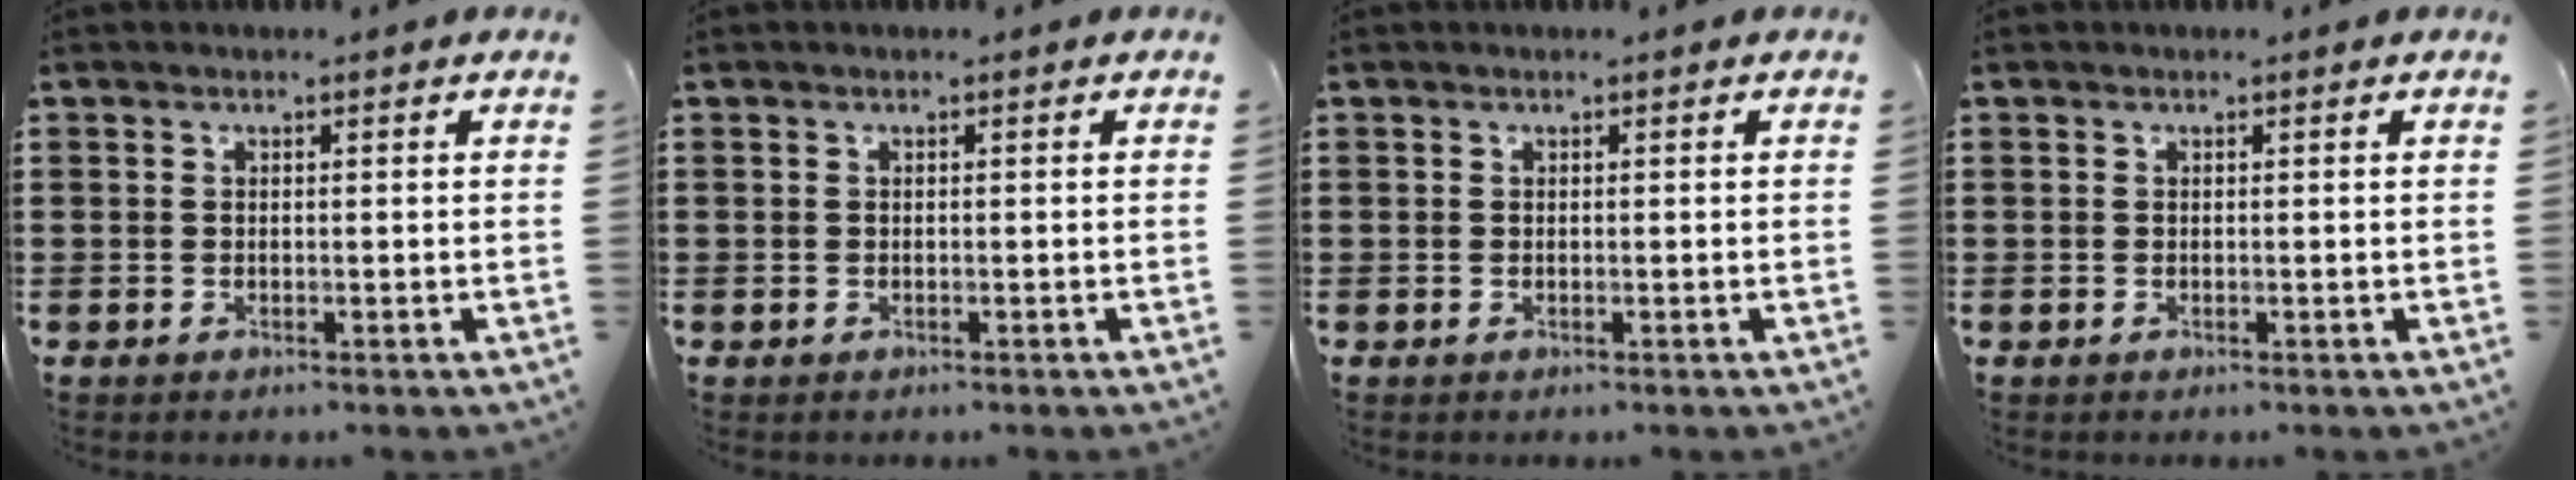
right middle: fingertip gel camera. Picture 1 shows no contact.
{"total": 0.0}
{"total": 0.0}
{"total": 0.0}